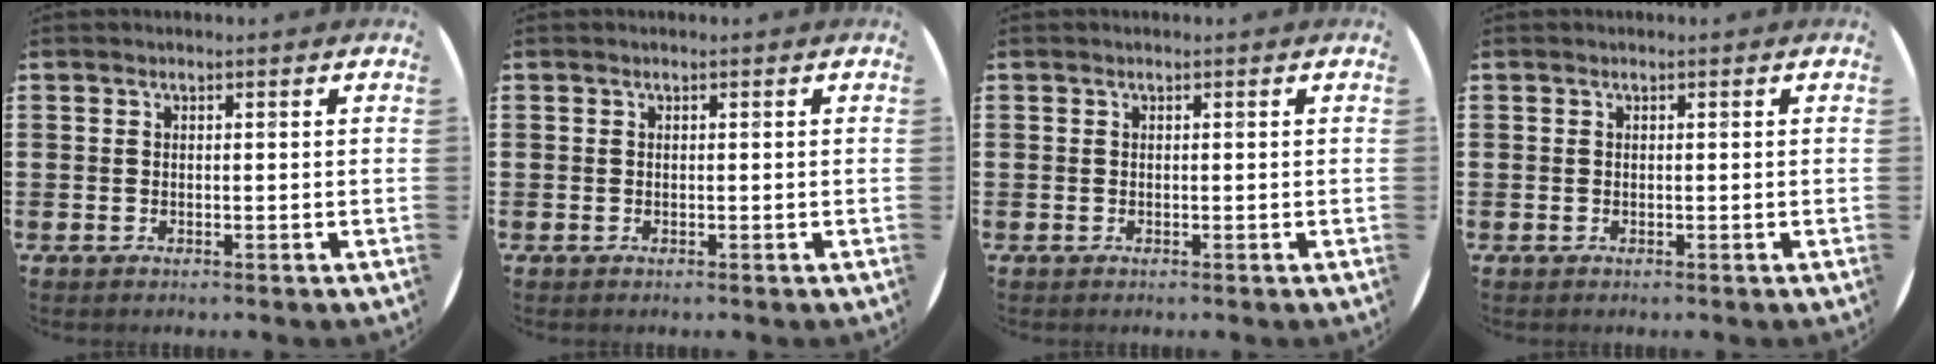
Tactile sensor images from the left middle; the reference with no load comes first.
{"total": 0.0}
{"total": 0.0}
{"total": 0.0}